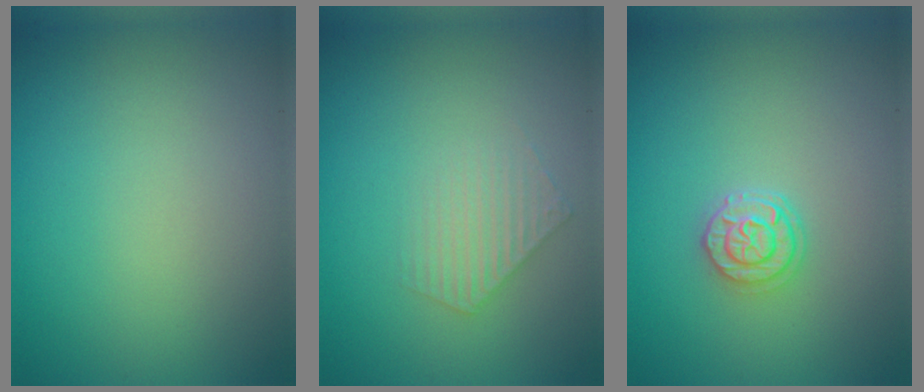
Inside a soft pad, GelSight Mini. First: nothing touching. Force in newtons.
{"total": 1.9, "press": 1.9, "slide": 0.3}
{"total": 2.3, "press": 2.0, "slide": 1.1}